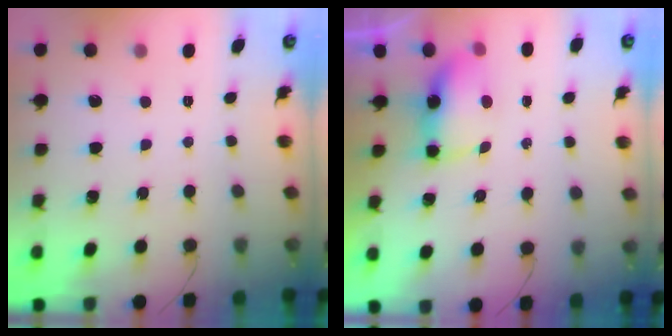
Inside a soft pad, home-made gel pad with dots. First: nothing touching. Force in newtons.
{"total": 7.5, "press": 6.8, "slide": 3.2}